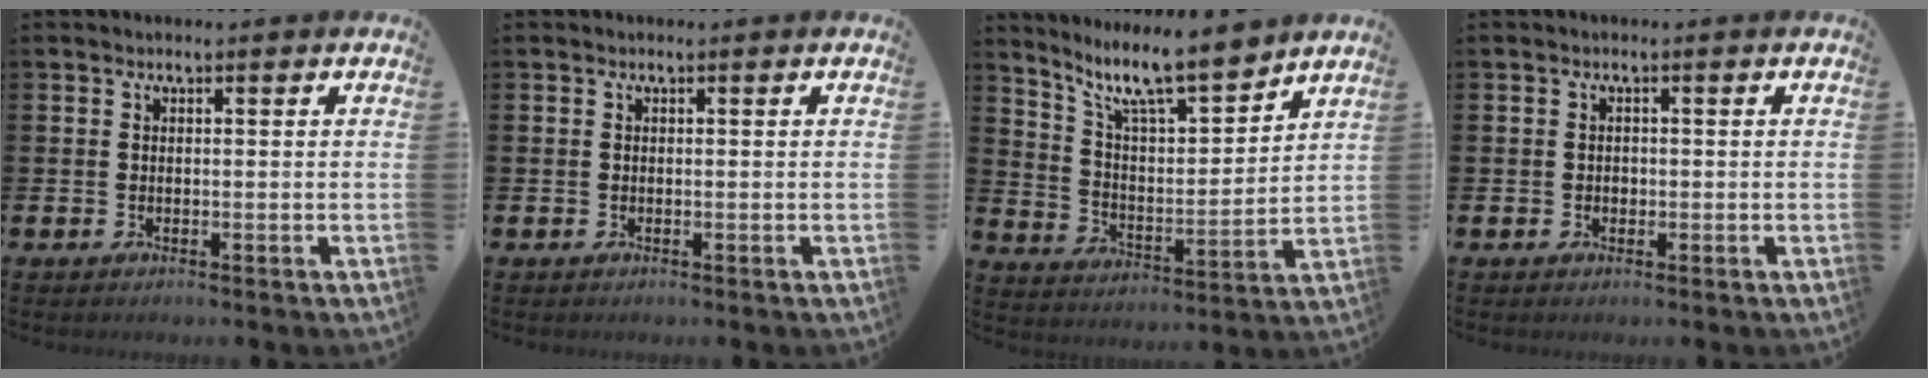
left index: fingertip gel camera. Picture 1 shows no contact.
{"total": 0.0}
{"total": 10.8, "force": [9.3, 2.0, 4.9], "torque": [-0.117, -0.057, 0.164]}
{"total": 0.7, "force": [-0.1, 0.7, 0.1], "torque": [0.002, 0.003, -0.005]}